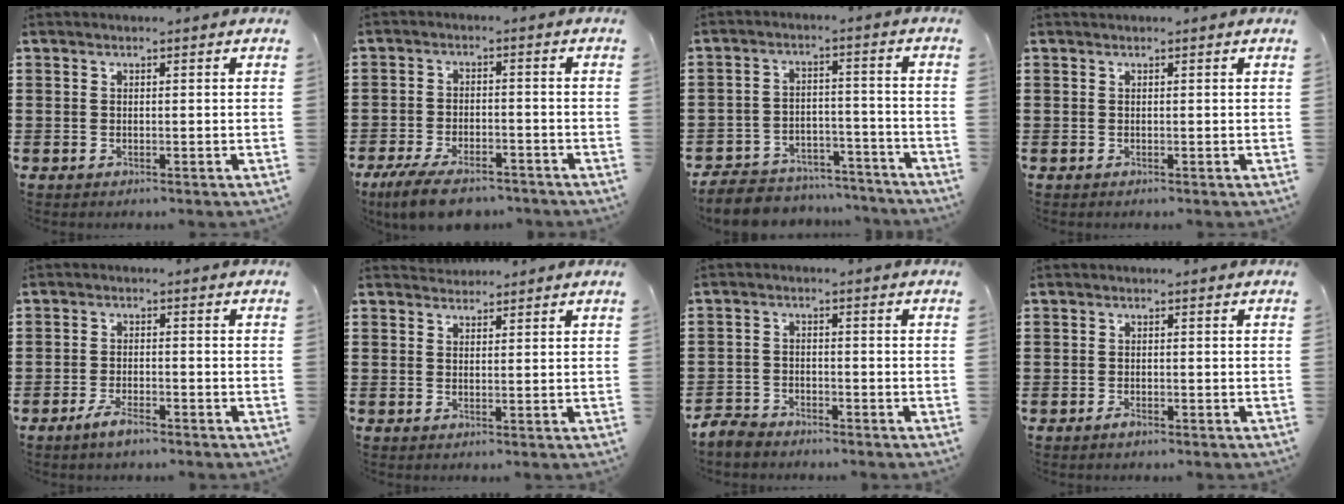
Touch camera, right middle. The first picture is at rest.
{"total": 6.4, "force": [-5.1, 1.7, 3.5], "torque": [-0.073, -0.002, -0.096]}
{"total": 6.5, "force": [-6.3, 1.2, 0.9], "torque": [-0.020, 0.014, -0.124]}
{"total": 0.0}
{"total": 2.9, "force": [-2.1, 0.6, 2.0], "torque": [-0.046, -0.004, -0.041]}
{"total": 1.6, "force": [1.6, 0.3, -0.3], "torque": [0.001, 0.003, 0.032]}
{"total": 3.0, "force": [-2.9, 0.7, 0.1], "torque": [-0.016, 0.000, -0.064]}
{"total": 0.8, "force": [-0.7, 0.2, 0.5], "torque": [-0.012, -0.007, -0.011]}